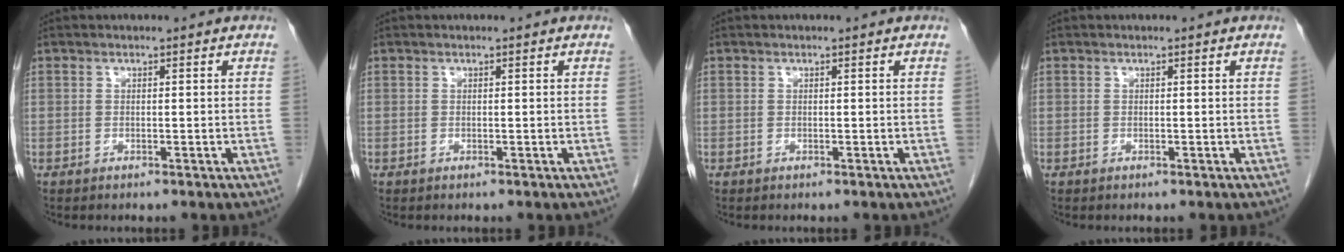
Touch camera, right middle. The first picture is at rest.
{"total": 0.0}
{"total": 0.0}
{"total": 0.0}